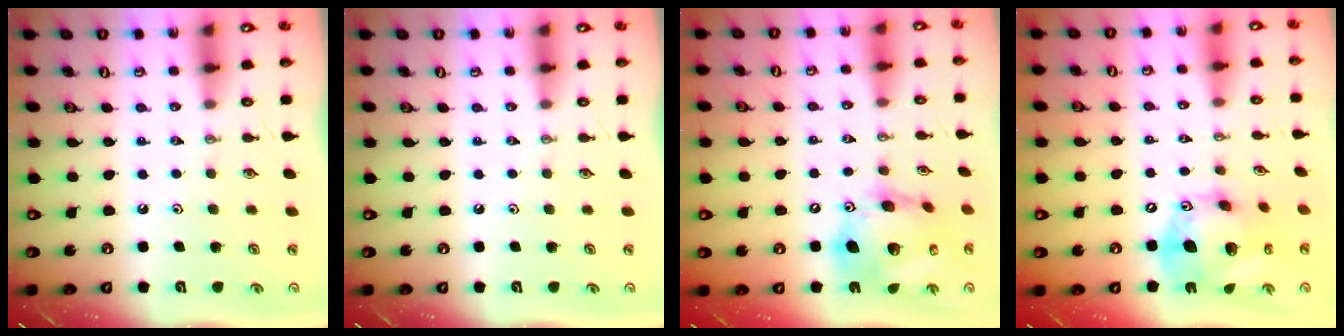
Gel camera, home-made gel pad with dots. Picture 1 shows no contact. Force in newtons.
{"total": 0.0}
{"total": 19.7, "press": 19.6, "slide": 2.3}
{"total": 18.8, "press": 18.5, "slide": 3.3}